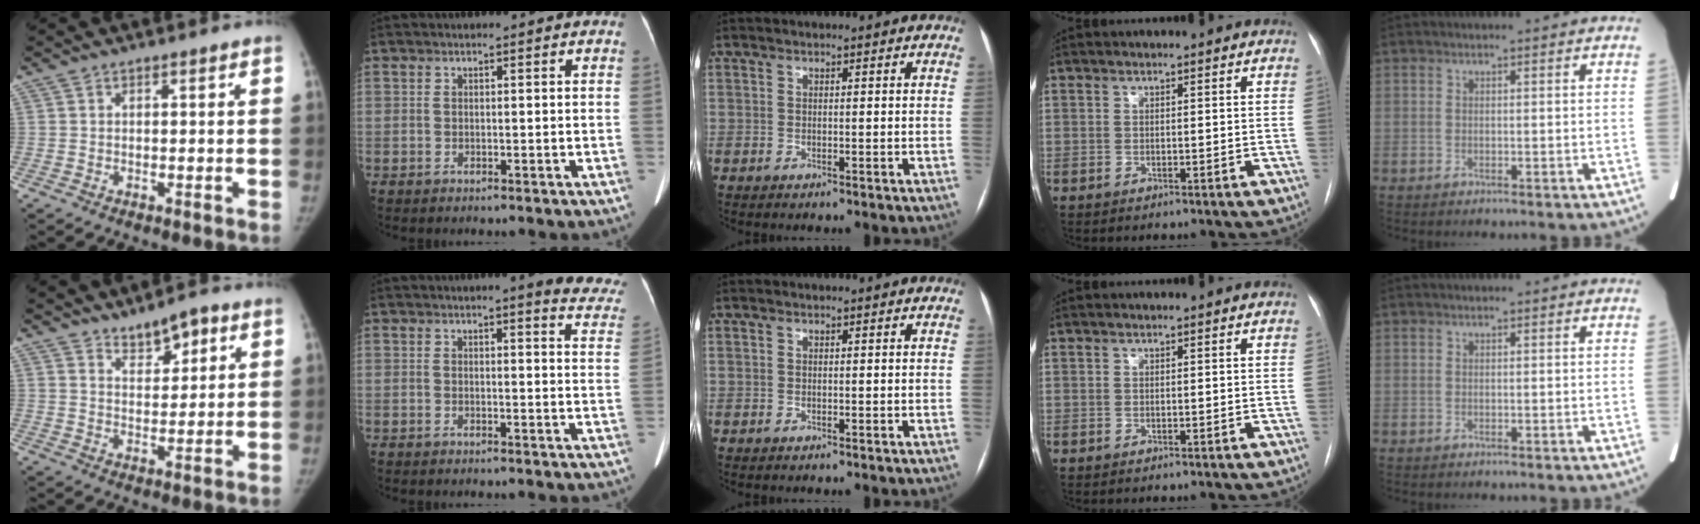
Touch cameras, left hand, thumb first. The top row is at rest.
{"thumb": {"total": 6.4, "force": [4.2, 3.0, 3.8], "torque": [-0.036, -0.026, 0.067]}, "index": {"total": 10.7, "force": [9.6, 1.8, 4.4], "torque": [-0.017, -0.030, 0.074]}}